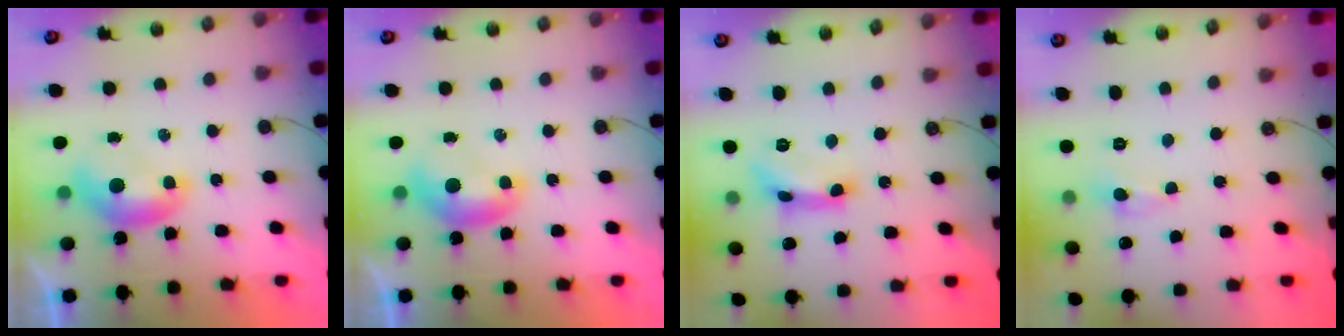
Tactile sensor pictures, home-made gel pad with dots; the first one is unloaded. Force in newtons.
{"total": 0.0}
{"total": 6.3, "press": 6.3, "slide": 0.3}
{"total": 0.6, "press": 0.5, "slide": 0.4}